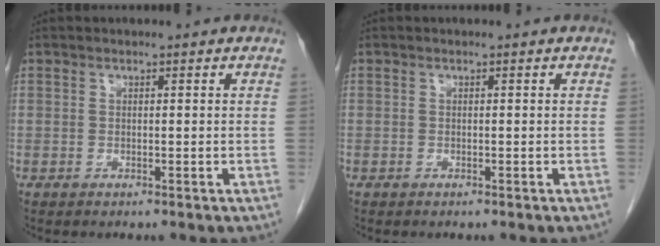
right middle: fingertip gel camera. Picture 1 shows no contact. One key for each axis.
{"total": 0.0}